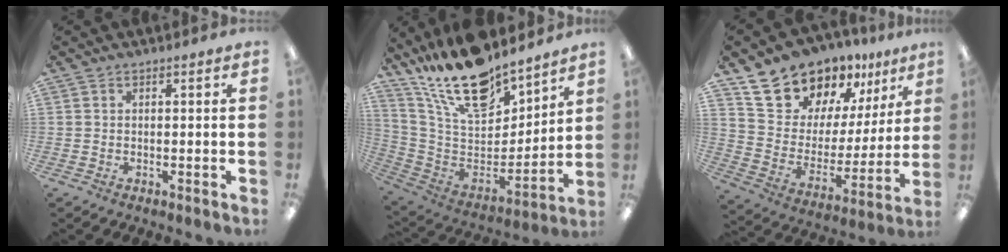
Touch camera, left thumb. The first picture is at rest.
{"total": 21.7, "force": [17.4, 8.1, 10.2], "torque": [-0.198, -0.114, 0.308]}
{"total": 18.3, "force": [15.3, 9.1, 4.1], "torque": [-0.094, -0.120, 0.286]}